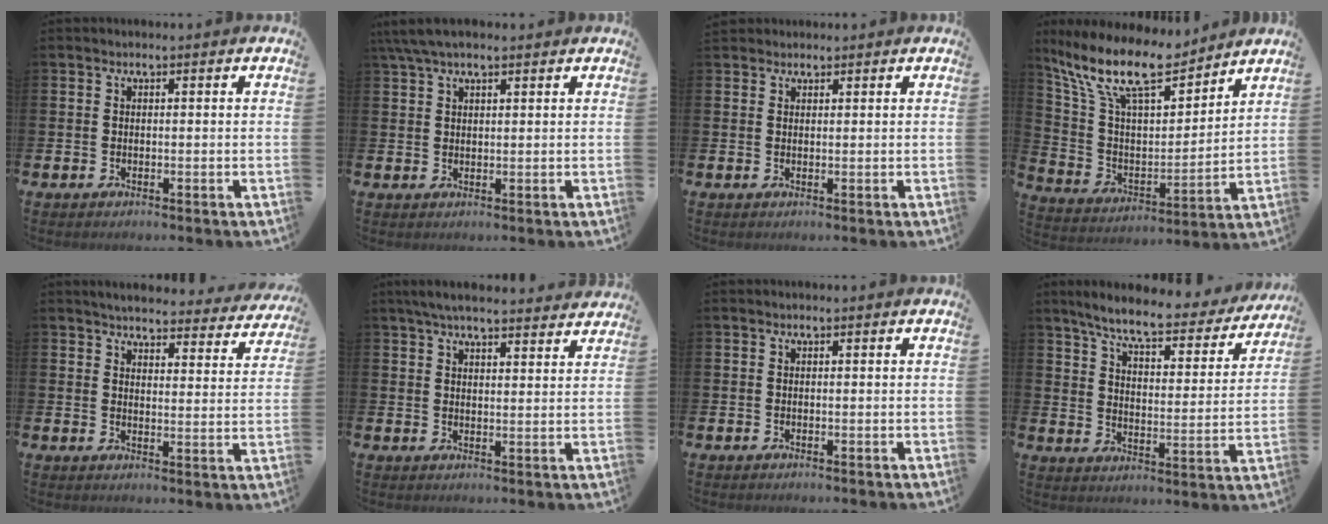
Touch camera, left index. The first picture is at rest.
{"total": 4.0, "force": [3.1, 1.3, 2.3], "torque": [-0.051, 0.002, 0.057]}
{"total": 1.5, "force": [1.3, 0.6, -0.1], "torque": [0.008, 0.002, 0.024]}
{"total": 13.3, "force": [11.1, 3.8, 6.2], "torque": [-0.166, -0.063, 0.197]}
{"total": 4.1, "force": [4.0, 0.7, 0.8], "torque": [-0.028, -0.030, 0.066]}
{"total": 5.2, "force": [4.9, 0.6, 1.6], "torque": [-0.040, -0.016, 0.089]}
{"total": 0.0}
{"total": 7.5, "force": [6.6, 1.1, 3.3], "torque": [-0.090, -0.042, 0.108]}